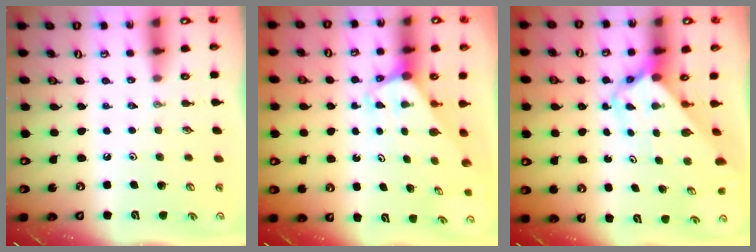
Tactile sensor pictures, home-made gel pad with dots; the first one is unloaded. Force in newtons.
{"total": 1.9, "press": 1.9, "slide": 0.1}
{"total": 3.7, "press": 3.7, "slide": 0.3}